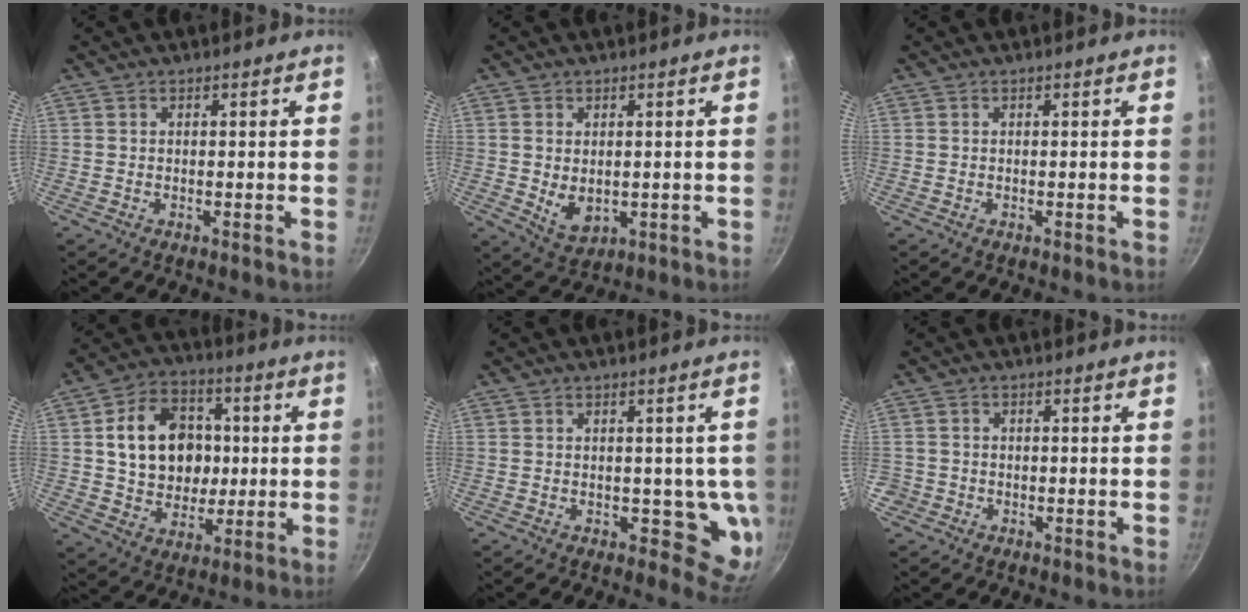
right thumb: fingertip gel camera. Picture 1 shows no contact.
{"total": 5.6, "force": [0.1, 3.9, 4.1], "torque": [-0.062, -0.015, 0.012]}
{"total": 0.0}
{"total": 16.6, "force": [1.9, 13.3, 9.7], "torque": [-0.123, 0.019, 0.035]}
{"total": 6.7, "force": [-0.2, 4.3, 5.2], "torque": [-0.020, -0.014, -0.002]}
{"total": 1.9, "force": [-0.7, 1.8, 0.2], "torque": [0.007, 0.015, -0.007]}